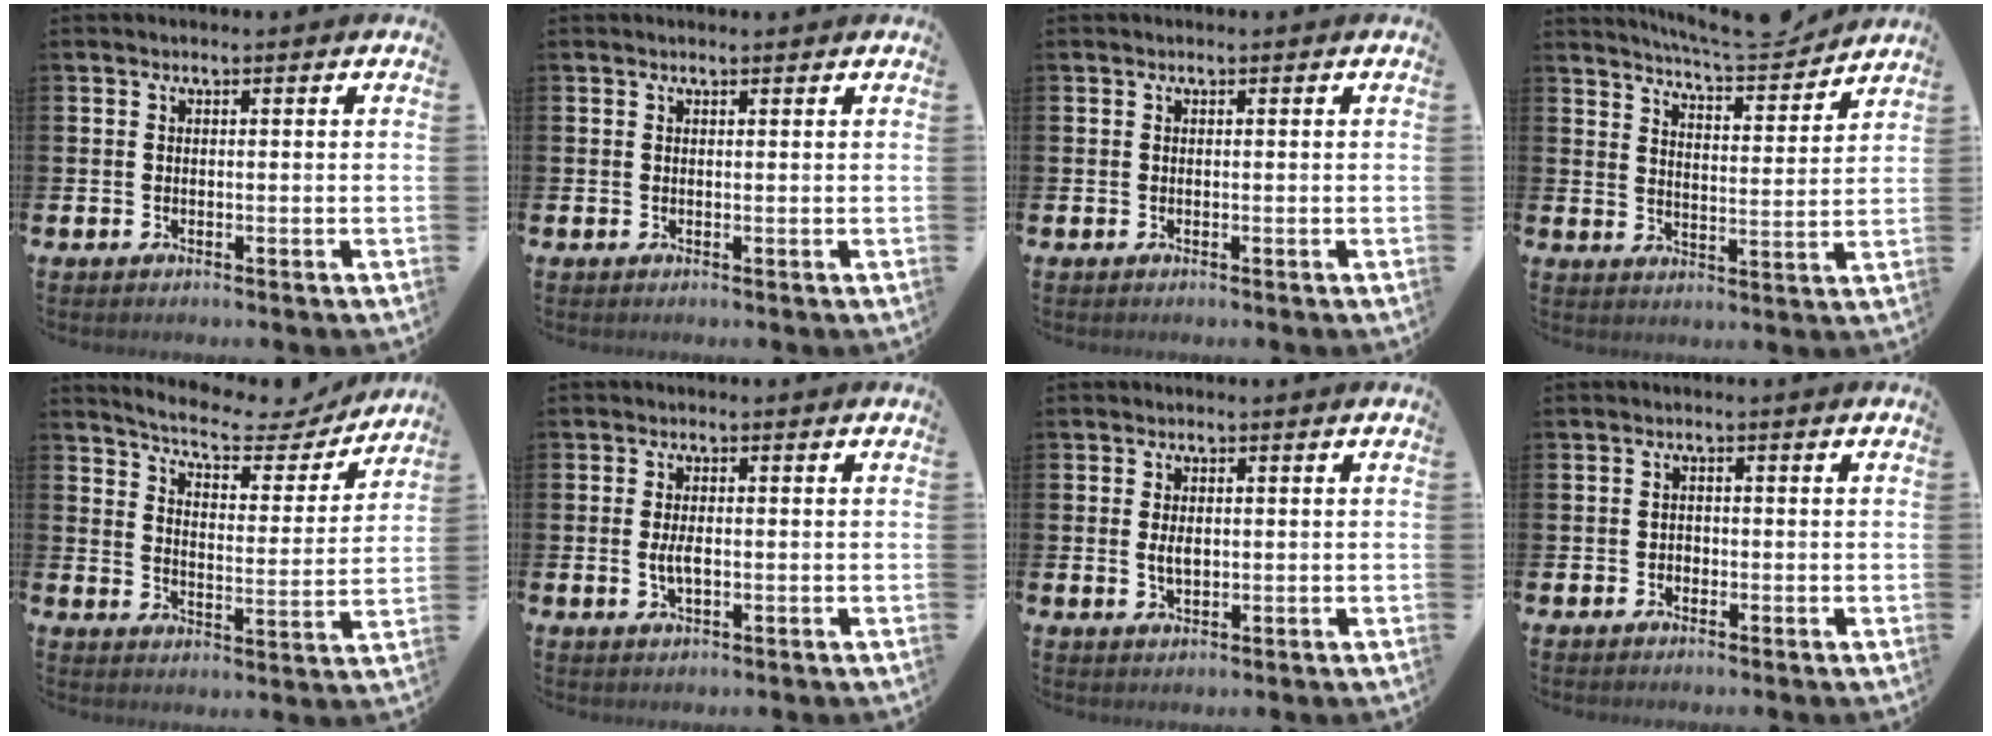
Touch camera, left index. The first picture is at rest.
{"total": 0.6, "force": [0.5, 0.0, 0.2], "torque": [-0.003, 0.001, 0.010]}
{"total": 0.0}
{"total": 6.8, "force": [6.6, 0.3, 1.5], "torque": [-0.038, -0.044, 0.115]}
{"total": 6.5, "force": [6.0, 1.5, 2.1], "torque": [-0.058, -0.046, 0.096]}
{"total": 2.8, "force": [-0.2, 1.3, 2.5], "torque": [-0.044, 0.001, -0.005]}
{"total": 2.2, "force": [0.2, 1.3, 1.8], "torque": [-0.027, 0.001, 0.000]}
{"total": 1.1, "force": [-0.6, 0.9, 0.2], "torque": [-0.004, 0.002, -0.013]}